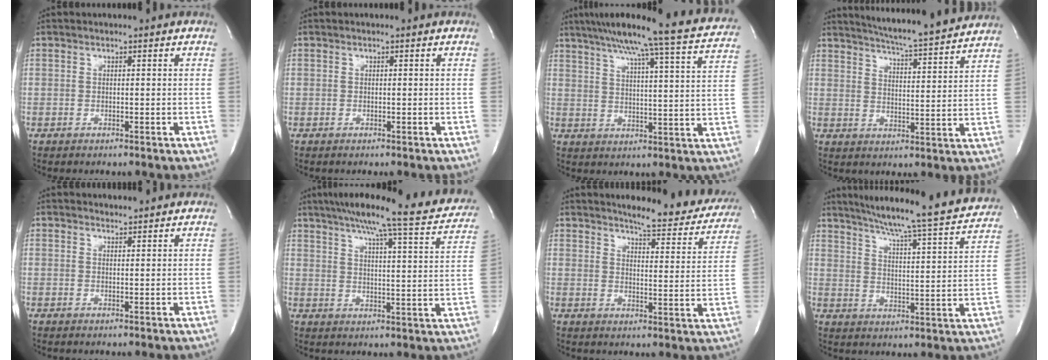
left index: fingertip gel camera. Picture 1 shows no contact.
{"total": 0.0}
{"total": 22.3, "force": [19.5, -0.6, 10.8], "torque": [-0.171, -0.027, 0.246]}
{"total": 15.4, "force": [14.3, -0.4, 5.6], "torque": [-0.098, -0.016, 0.193]}
{"total": 2.6, "force": [2.6, 0.3, 0.1], "torque": [-0.013, 0.009, 0.034]}
{"total": 21.7, "force": [18.4, 1.8, 11.5], "torque": [-0.168, -0.010, 0.227]}
{"total": 15.5, "force": [14.1, 3.1, 5.7], "torque": [-0.051, -0.043, 0.155]}
{"total": 22.7, "force": [20.4, 0.9, 9.9], "torque": [-0.153, -0.041, 0.260]}